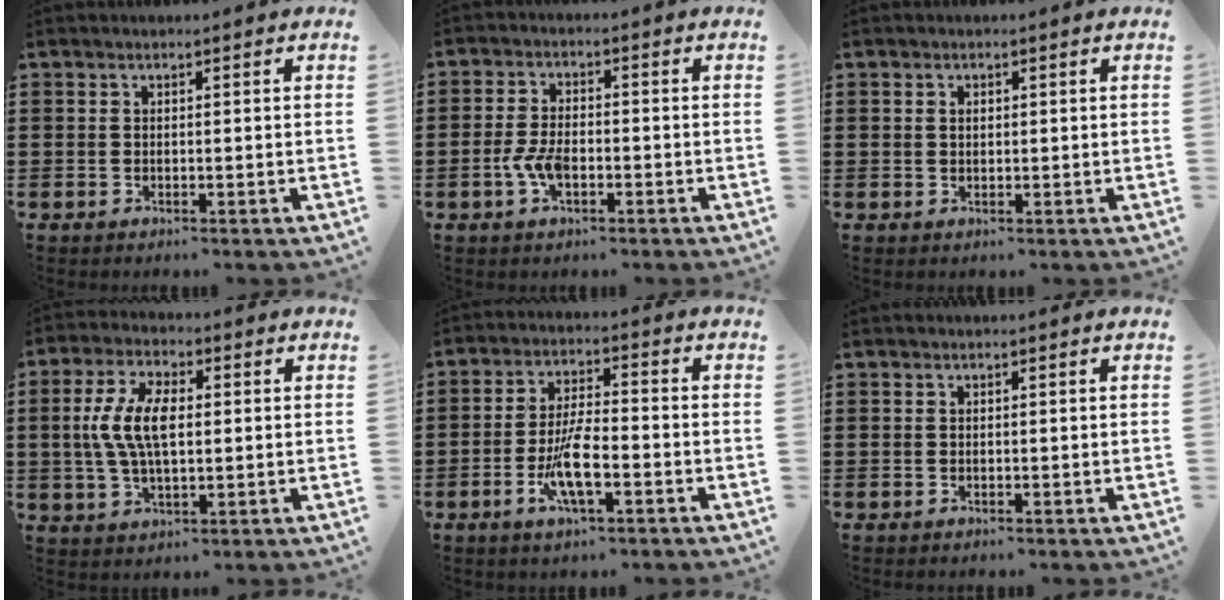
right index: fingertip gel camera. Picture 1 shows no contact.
{"total": 4.4, "force": [-1.4, 2.1, 3.6], "torque": [-0.092, -0.009, -0.031]}
{"total": 0.9, "force": [0.3, 0.6, 0.6], "torque": [-0.013, 0.003, 0.006]}
{"total": 8.2, "force": [0.5, 3.8, 7.3], "torque": [-0.159, 0.008, 0.004]}
{"total": 7.8, "force": [-2.8, 2.0, 7.0], "torque": [-0.155, -0.017, -0.055]}
{"total": 0.0}